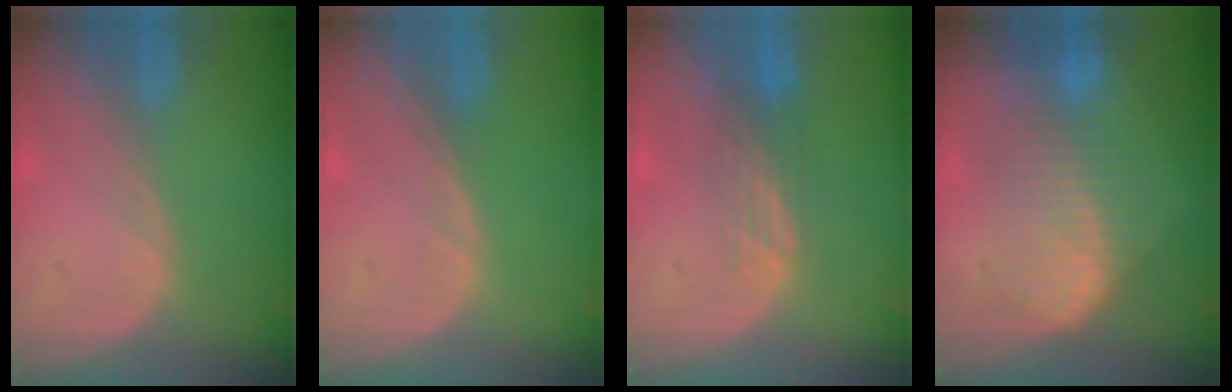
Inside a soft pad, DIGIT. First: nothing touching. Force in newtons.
{"total": 0.0}
{"total": 4.1, "press": 3.4, "slide": 2.3}
{"total": 7.8, "press": 7.8, "slide": 0.1}